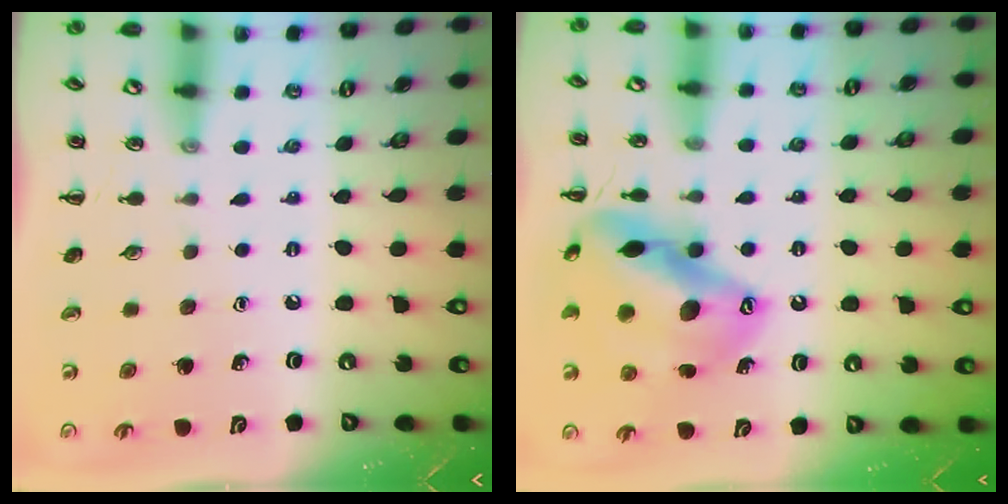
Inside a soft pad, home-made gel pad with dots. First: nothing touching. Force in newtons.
{"total": 20.7, "press": 20.5, "slide": 2.4}